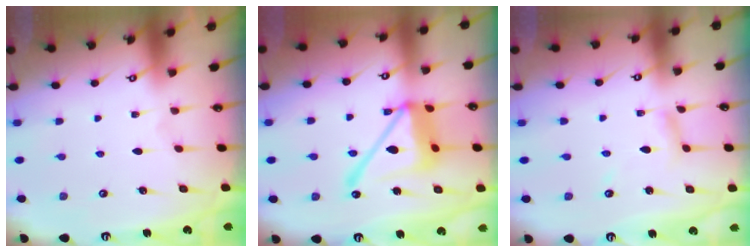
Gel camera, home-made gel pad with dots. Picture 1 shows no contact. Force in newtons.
{"total": 16.8, "press": 16.8, "slide": 1.6}
{"total": 5.2, "press": 5.2, "slide": 0.4}